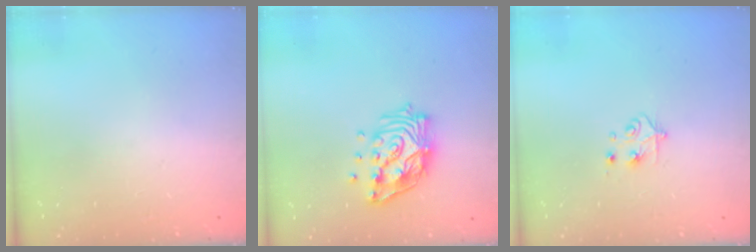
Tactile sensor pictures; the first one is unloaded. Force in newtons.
{"total": 14.5, "press": 14.4, "slide": 1.6}
{"total": 4.8, "press": 4.8, "slide": 0.6}